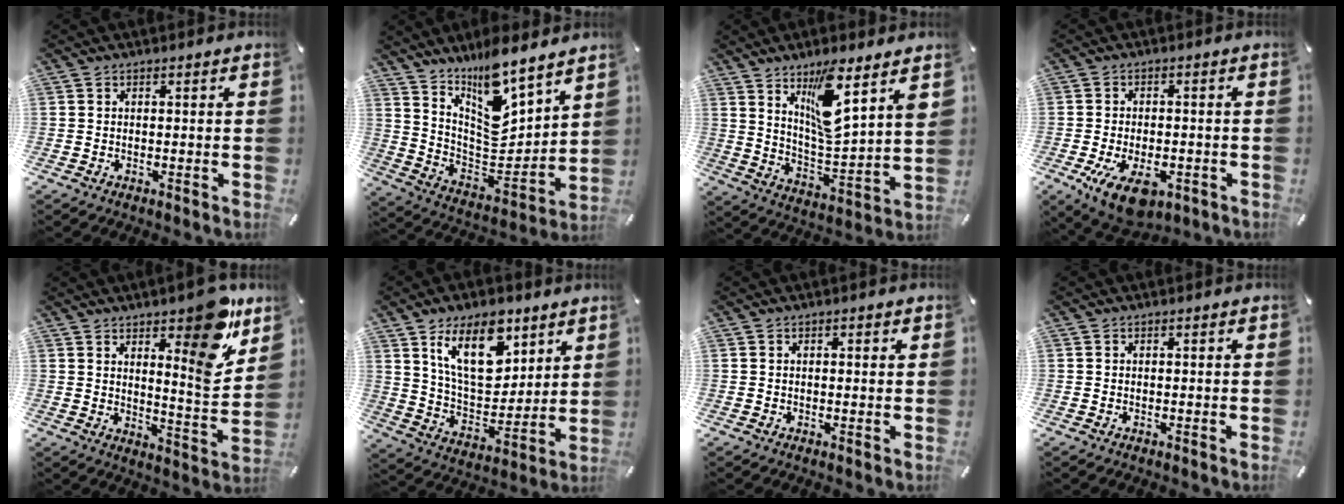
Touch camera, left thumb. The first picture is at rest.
{"total": 12.6, "force": [9.9, 4.4, 6.4], "torque": [-0.107, -0.103, 0.176]}
{"total": 13.0, "force": [9.1, 2.5, 9.0], "torque": [-0.144, -0.056, 0.149]}
{"total": 9.8, "force": [-4.0, 5.4, 7.1], "torque": [-0.137, 0.003, -0.066]}
{"total": 13.2, "force": [9.0, 3.8, 8.8], "torque": [-0.094, -0.083, 0.147]}
{"total": 17.8, "force": [10.0, 9.8, 11.0], "torque": [-0.191, -0.039, 0.176]}
{"total": 0.7, "force": [0.3, 0.5, 0.4], "torque": [0.001, 0.000, 0.002]}
{"total": 0.0}